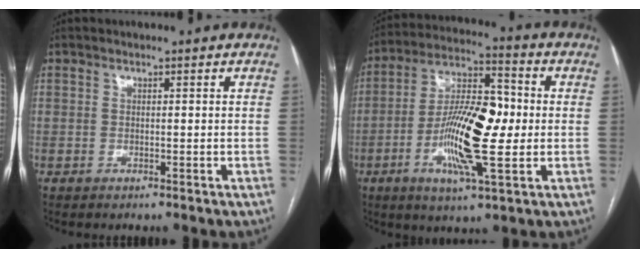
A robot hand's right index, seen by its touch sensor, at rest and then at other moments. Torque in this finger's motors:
{"motor_torque": [0.78, -0.11, 0.47, 0.21]}